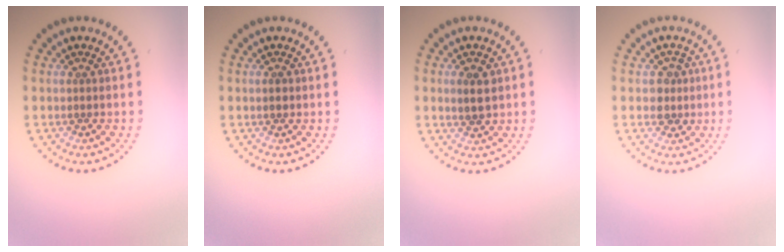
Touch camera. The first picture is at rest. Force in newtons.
{"total": 0.8, "press": 0.8, "slide": 0.1}
{"total": 2.2, "press": 2.1, "slide": 0.5}
{"total": 1.9, "press": 1.8, "slide": 0.6}